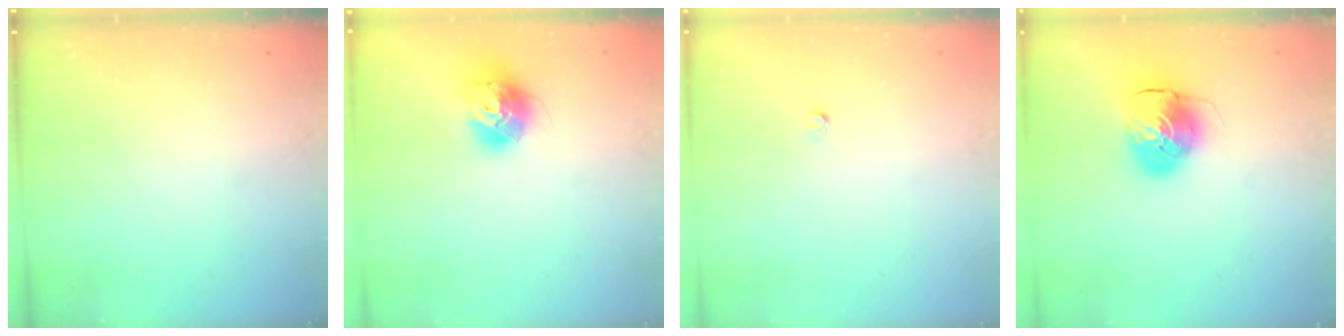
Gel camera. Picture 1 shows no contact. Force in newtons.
{"total": 13.4, "press": 13.3, "slide": 1.2}
{"total": 1.6, "press": 1.5, "slide": 0.1}
{"total": 9.6, "press": 9.4, "slide": 1.7}